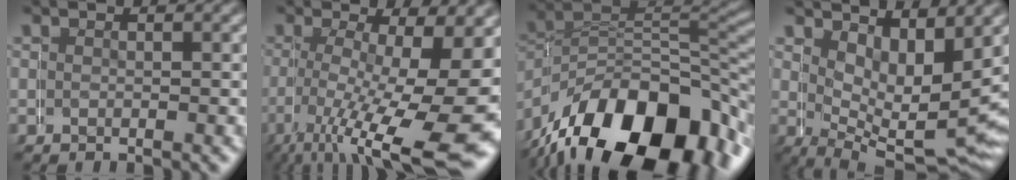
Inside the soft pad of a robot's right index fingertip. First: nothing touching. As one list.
[{"total": 8.9, "force": [-0.7, 1.9, 8.7], "torque": [-0.137, -0.034, 0.016]}, {"total": 17.0, "force": [-6.4, 9.9, 12.2], "torque": [-0.215, -0.064, -0.064]}, {"total": 5.9, "force": [2.1, 1.9, 5.2], "torque": [-0.072, -0.029, 0.048]}]